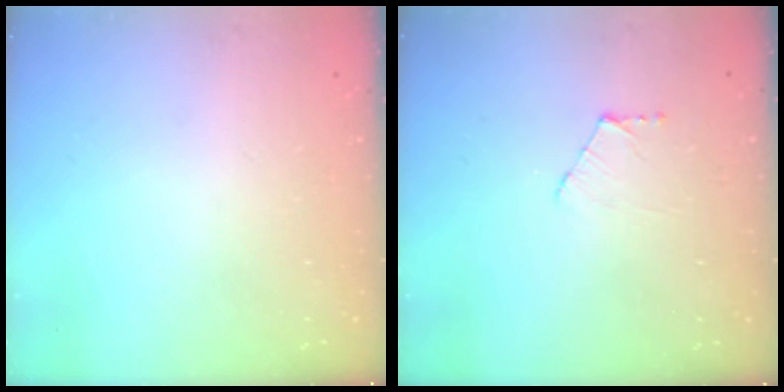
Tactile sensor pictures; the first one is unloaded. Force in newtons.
{"total": 3.3, "press": 3.3, "slide": 0.3}